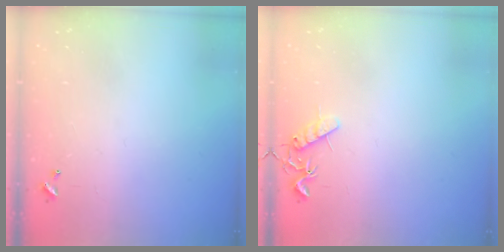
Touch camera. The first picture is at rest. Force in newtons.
{"total": 8.0, "press": 8.0, "slide": 0.4}